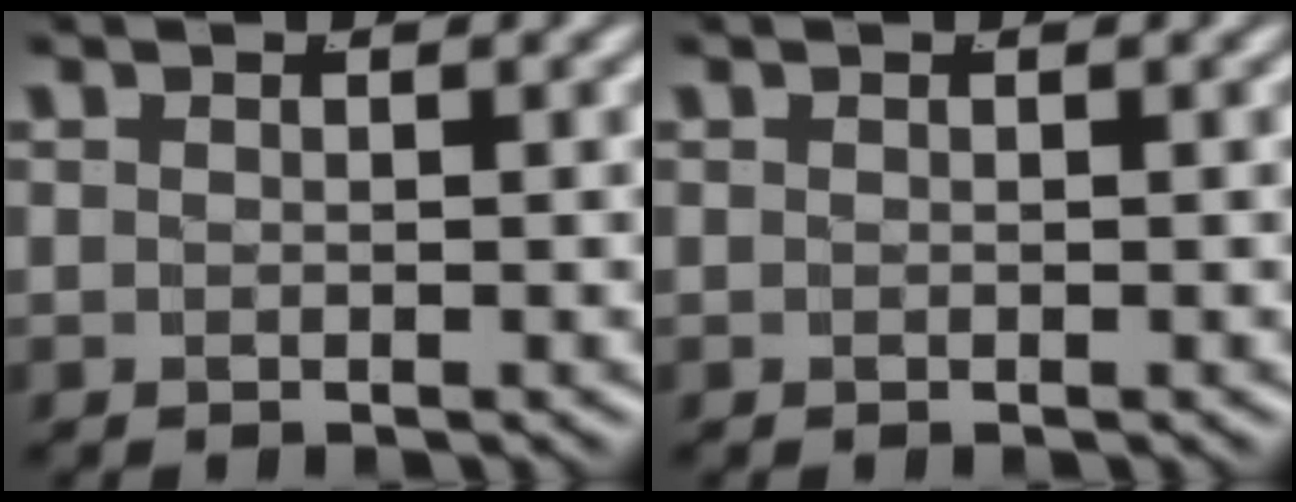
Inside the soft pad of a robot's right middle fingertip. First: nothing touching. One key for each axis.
{"total": 0.0}